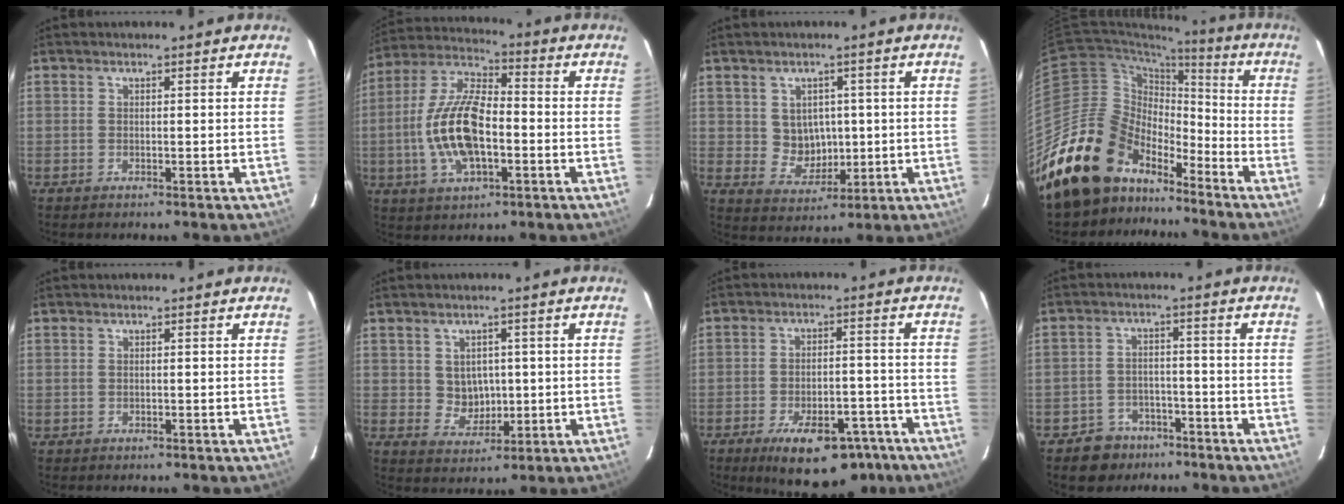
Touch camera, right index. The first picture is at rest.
{"total": 15.4, "force": [-3.1, 6.7, 13.6], "torque": [-0.284, 0.004, -0.059]}
{"total": 5.8, "force": [0.7, 5.4, 2.1], "torque": [-0.039, 0.005, 0.027]}
{"total": 20.2, "force": [-15.4, 11.6, 6.1], "torque": [-0.129, 0.034, -0.260]}
{"total": 0.5, "force": [-0.1, 0.5, -0.1], "torque": [0.003, 0.001, -0.001]}
{"total": 4.8, "force": [0.6, 4.5, 1.6], "torque": [-0.029, 0.006, 0.021]}
{"total": 15.5, "force": [-10.5, 6.6, 9.3], "torque": [-0.156, -0.001, -0.142]}
{"total": 7.0, "force": [-4.9, 4.8, 1.0], "torque": [-0.039, 0.025, -0.072]}